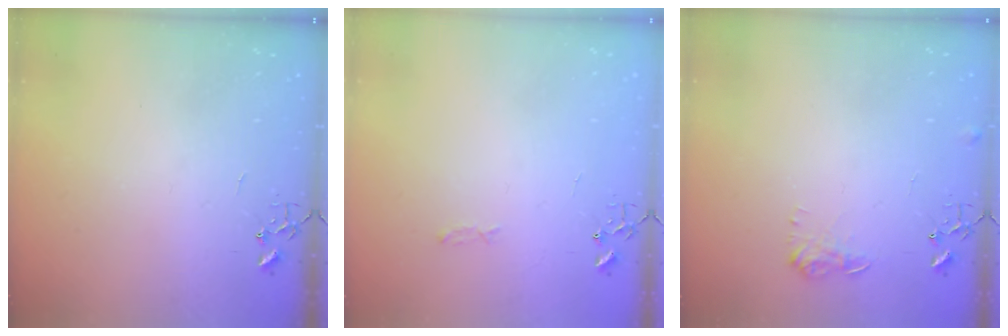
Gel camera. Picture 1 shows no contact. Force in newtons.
{"total": 3.3, "press": 3.3, "slide": 0.5}
{"total": 7.6, "press": 7.6, "slide": 0.3}